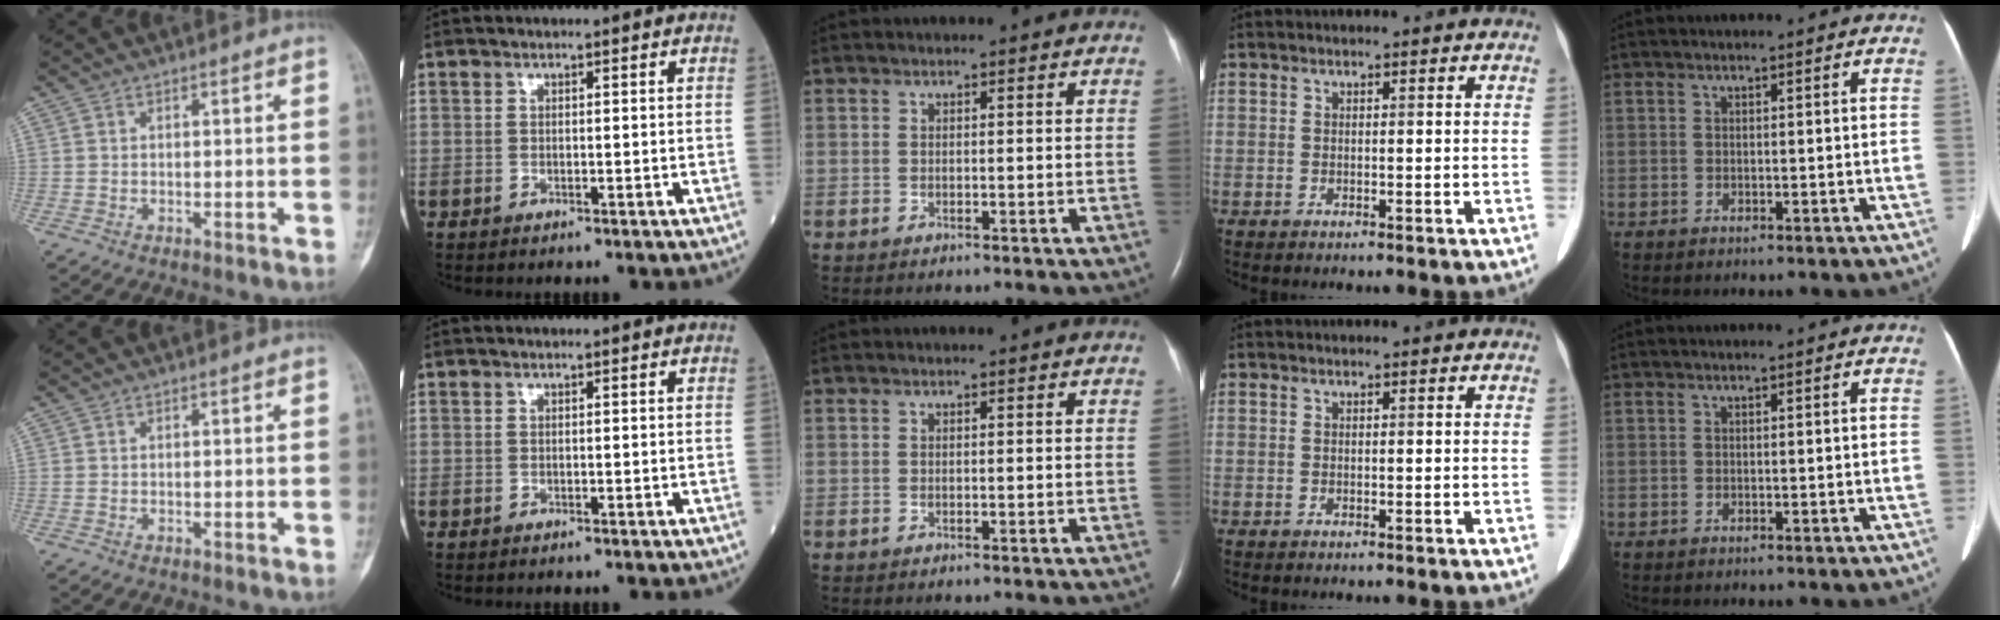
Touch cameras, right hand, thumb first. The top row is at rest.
{}